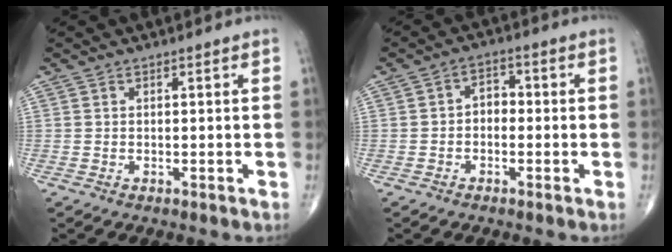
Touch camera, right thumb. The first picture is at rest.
{"total": 3.5, "force": [-0.8, 2.6, 2.2], "torque": [-0.017, 0.019, -0.027]}